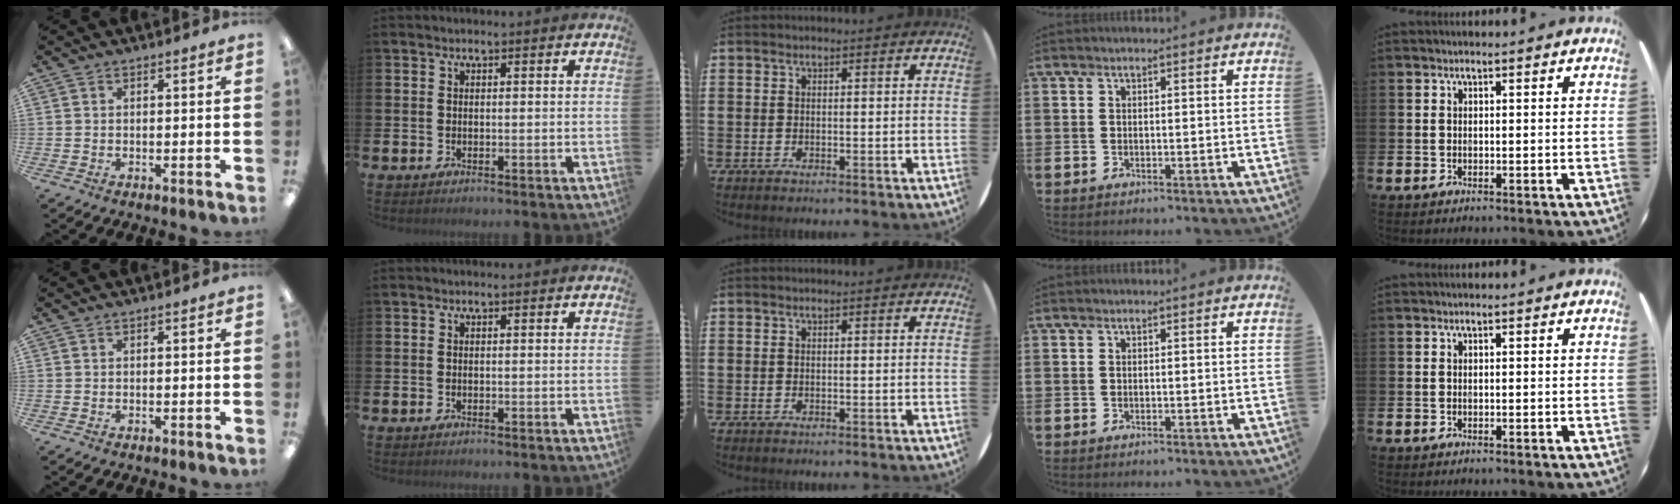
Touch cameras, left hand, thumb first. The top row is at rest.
{}